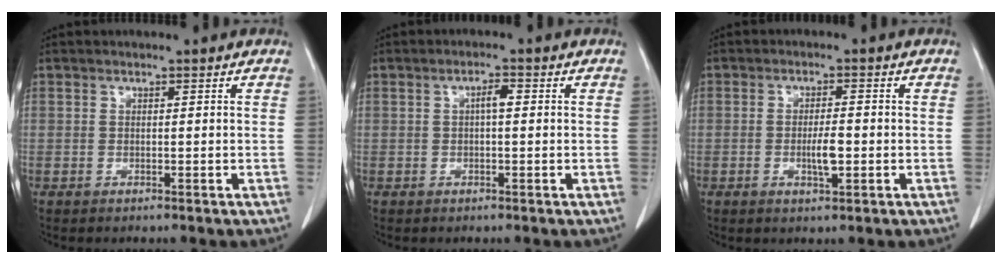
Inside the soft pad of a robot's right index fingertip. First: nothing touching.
{"total": 2.0, "force": [0.2, 0.5, 1.9], "torque": [-0.033, 0.005, 0.003]}
{"total": 3.7, "force": [-0.8, 0.8, 3.6], "torque": [-0.066, -0.002, -0.011]}